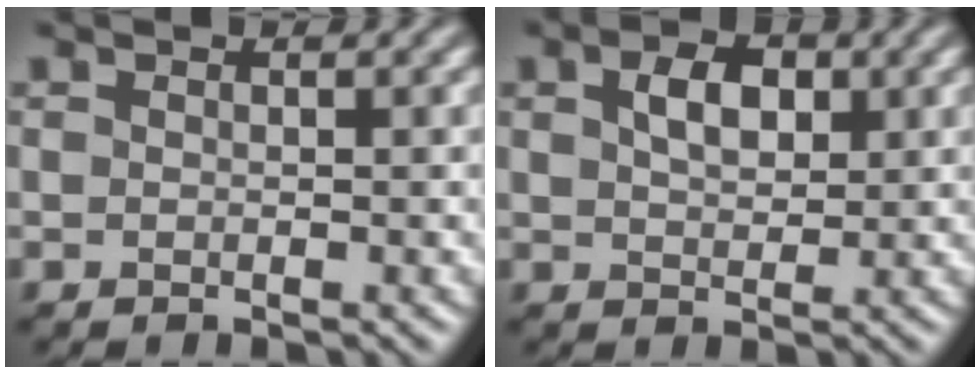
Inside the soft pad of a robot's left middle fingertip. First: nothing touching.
{"total": 3.1, "force": [1.1, 1.9, 2.3], "torque": [-0.044, 0.005, 0.020]}